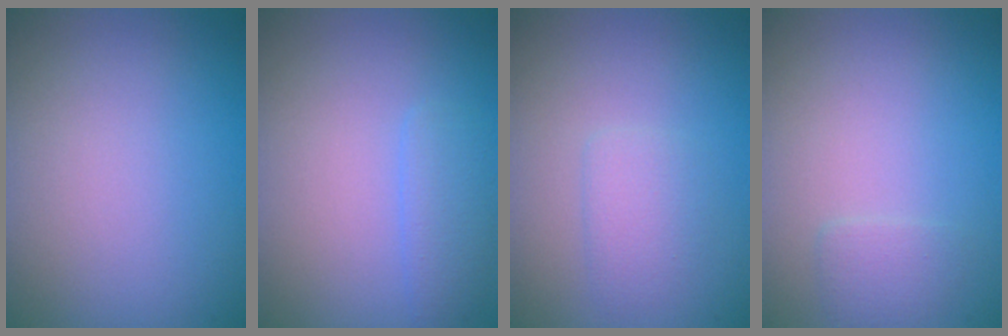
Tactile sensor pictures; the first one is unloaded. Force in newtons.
{"total": 1.9, "press": 1.9, "slide": 0.2}
{"total": 1.8, "press": 1.8, "slide": 0.1}
{"total": 1.2, "press": 1.1, "slide": 0.3}